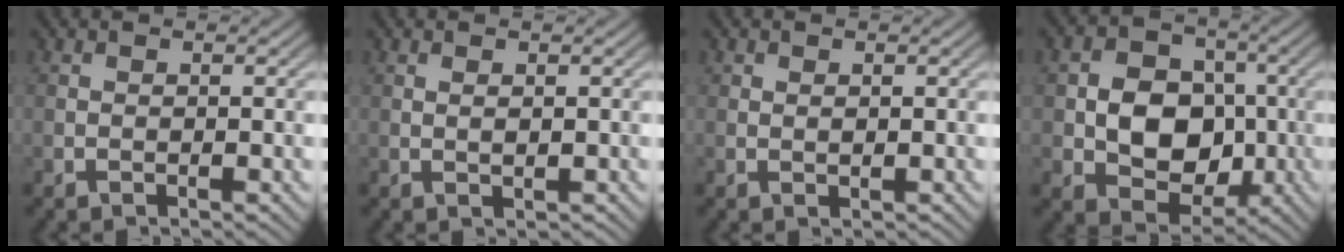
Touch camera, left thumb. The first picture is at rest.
{"total": 0.7, "force": [0.3, 0.2, 0.7], "torque": [-0.016, -0.002, 0.006]}
{"total": 0.7, "force": [0.3, 0.4, 0.4], "torque": [-0.009, -0.003, 0.008]}
{"total": 9.2, "force": [-1.0, 7.3, 5.5], "torque": [-0.109, -0.005, -0.029]}